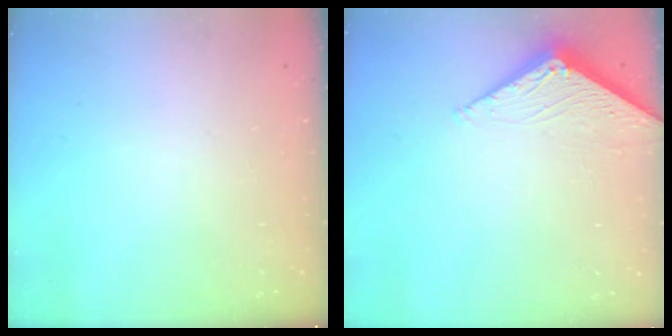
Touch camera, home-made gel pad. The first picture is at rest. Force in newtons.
{"total": 2.8, "press": 2.8, "slide": 0.3}